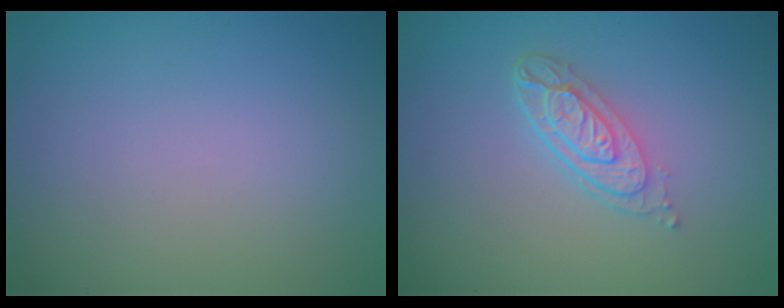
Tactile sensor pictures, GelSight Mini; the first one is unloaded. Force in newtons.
{"total": 3.7, "press": 2.7, "slide": 2.4}